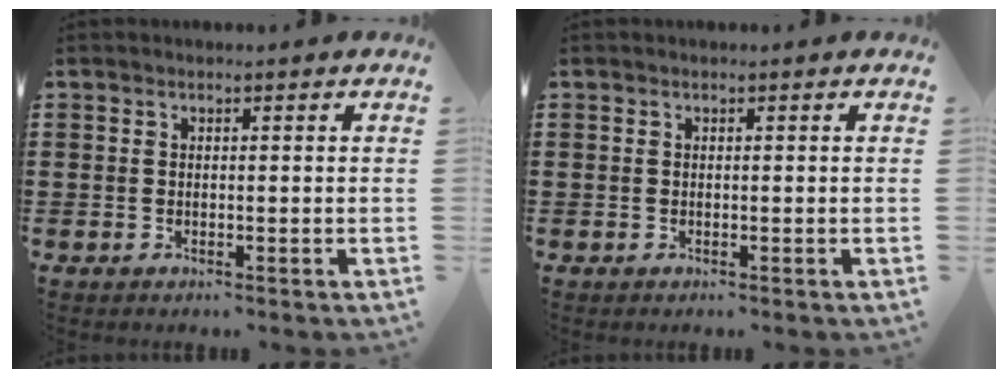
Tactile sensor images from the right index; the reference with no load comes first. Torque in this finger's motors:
{"motor_torque": [0.00, 0.00, 0.00, 0.00]}